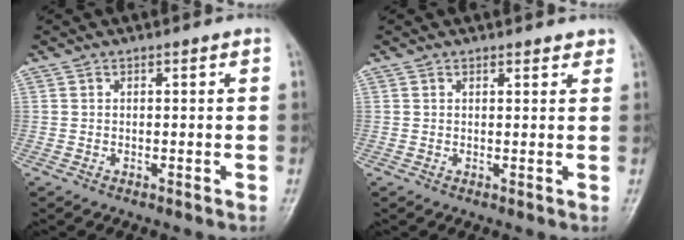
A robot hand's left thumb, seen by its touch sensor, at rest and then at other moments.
{"total": 2.1, "force": [1.8, 0.8, 0.8], "torque": [0.006, -0.004, 0.017]}